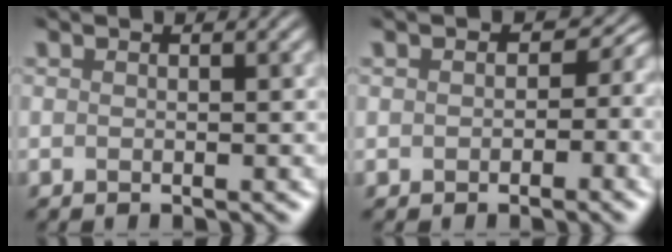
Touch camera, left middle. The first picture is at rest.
{"total": 1.6, "force": [-0.2, 1.1, 1.1], "torque": [-0.008, -0.005, -0.007]}